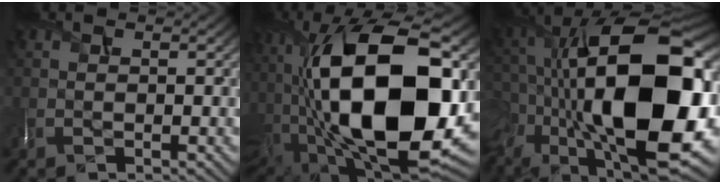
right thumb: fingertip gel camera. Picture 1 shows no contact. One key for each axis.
{"total": 21.0, "fx": 0.8, "fy": 11.5, "fz": 17.6, "tx": -0.349, "ty": -0.010, "tz": 0.021}
{"total": 22.0, "fx": -4.0, "fy": 10.7, "fz": 18.8, "tx": -0.354, "ty": -0.018, "tz": -0.054}